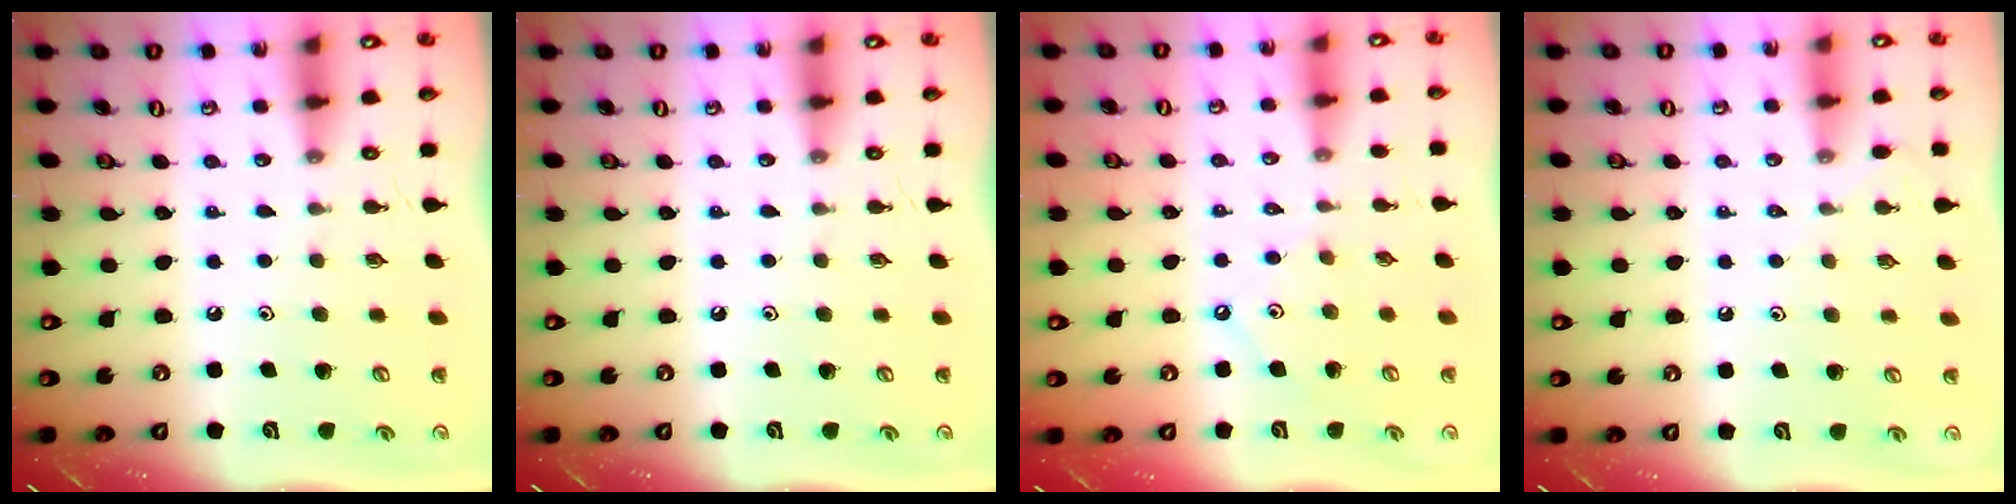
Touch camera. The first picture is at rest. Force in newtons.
{"total": 0.0}
{"total": 1.6, "press": 1.6, "slide": 0.2}
{"total": 2.9, "press": 2.9, "slide": 0.6}